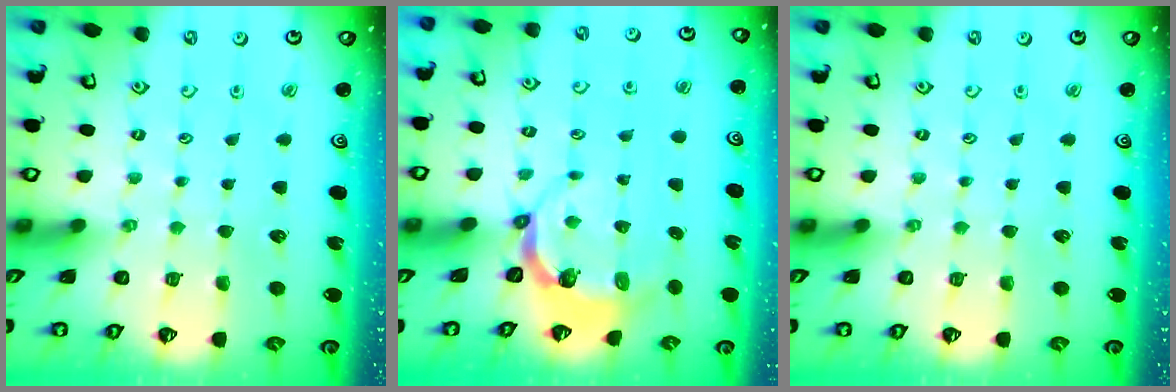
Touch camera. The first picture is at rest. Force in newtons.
{"total": 4.4, "press": 3.3, "slide": 2.9}
{"total": 0.0}